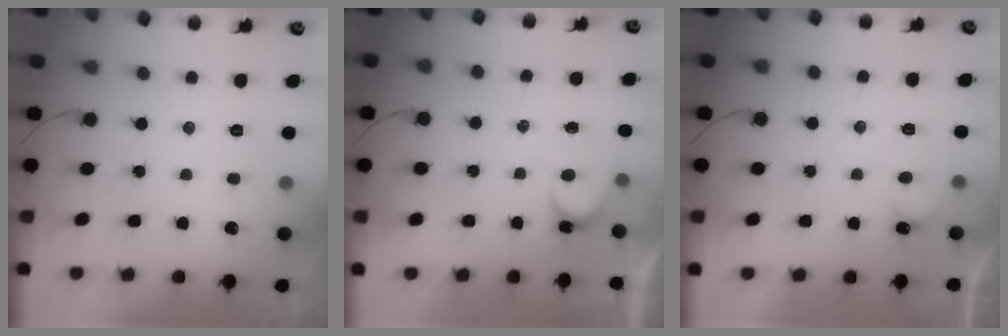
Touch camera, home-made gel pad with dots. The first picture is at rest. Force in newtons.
{"total": 5.4, "press": 5.3, "slide": 0.4}
{"total": 6.9, "press": 6.9, "slide": 0.5}